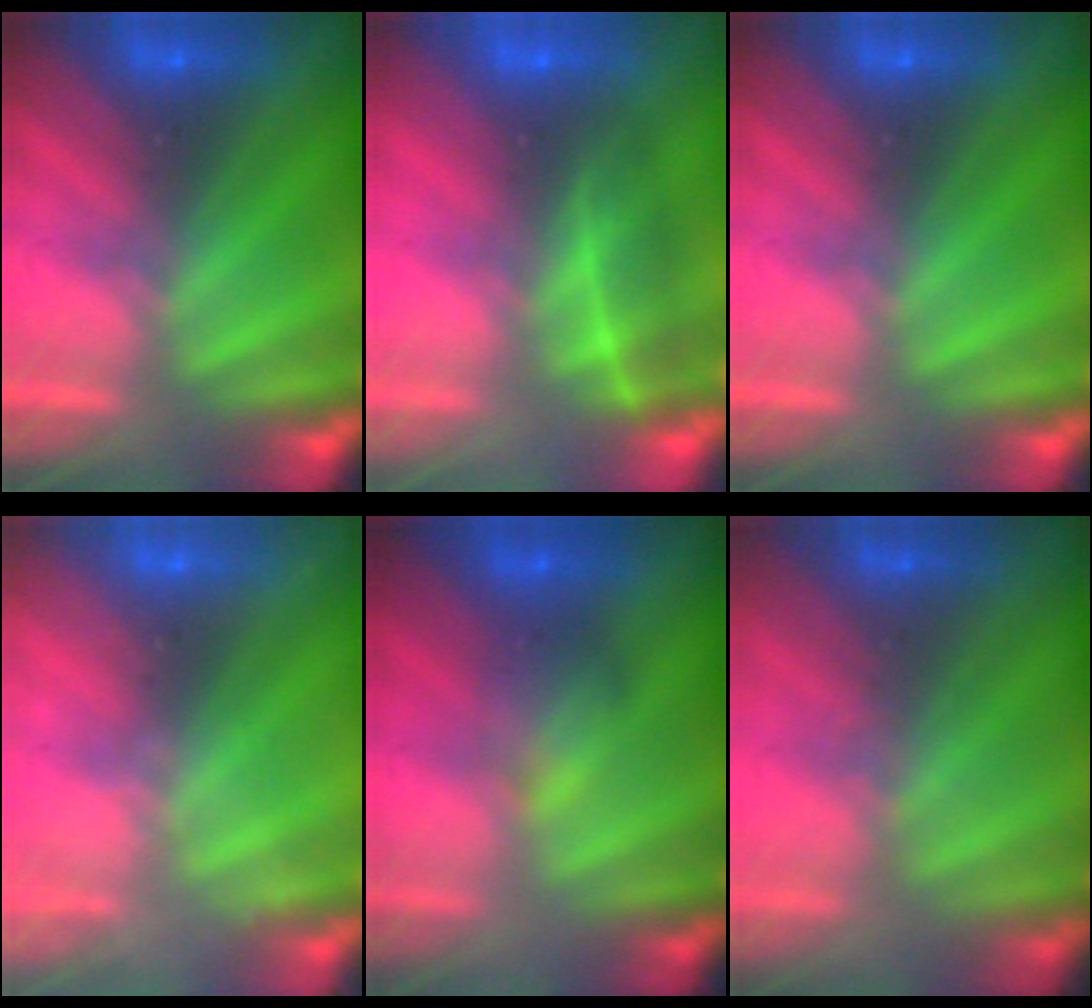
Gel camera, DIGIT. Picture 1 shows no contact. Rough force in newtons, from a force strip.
{"total": 1.9}
{"total": 0.0}
{"total": 2.3}
{"total": 2.1}
{"total": 1.8}